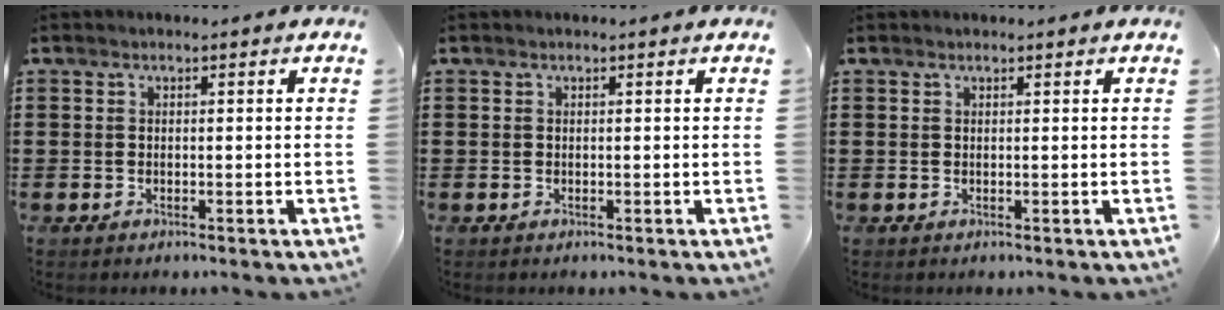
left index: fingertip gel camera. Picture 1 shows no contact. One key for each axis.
{"total": 0.0}
{"total": 0.6, "fx": 0.5, "fy": 0.0, "fz": 0.1, "tx": -0.005, "ty": -0.001, "tz": 0.011}